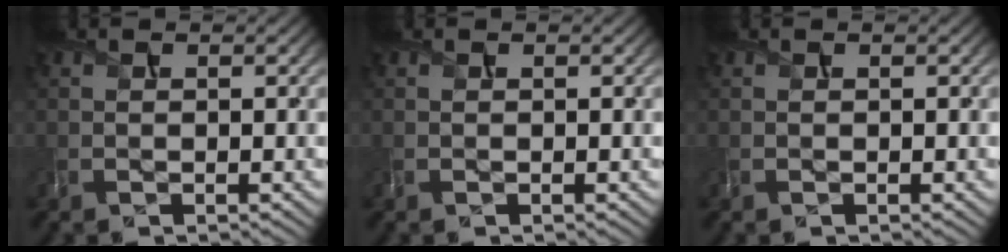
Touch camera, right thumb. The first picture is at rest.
{"total": 0.0}
{"total": 0.0}